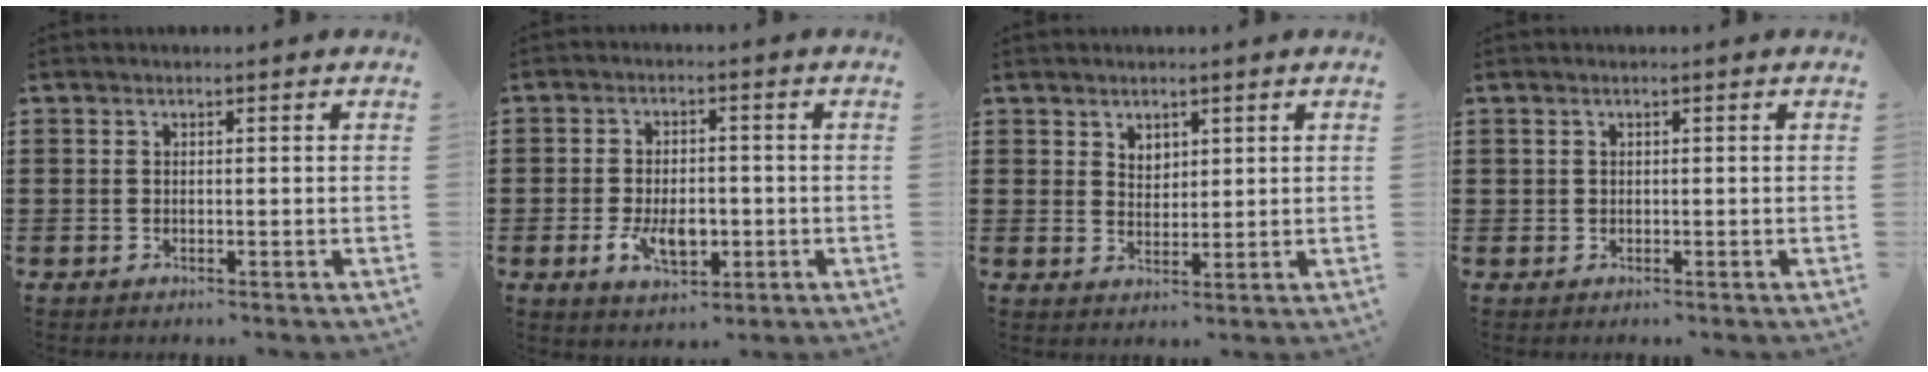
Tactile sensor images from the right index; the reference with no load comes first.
{"total": 5.8, "force": [-1.4, 3.4, 4.5], "torque": [-0.080, 0.001, -0.026]}
{"total": 2.4, "force": [1.9, 1.5, 0.3], "torque": [-0.009, 0.006, 0.036]}
{"total": 0.6, "force": [0.2, 0.5, 0.1], "torque": [-0.002, 0.004, 0.004]}